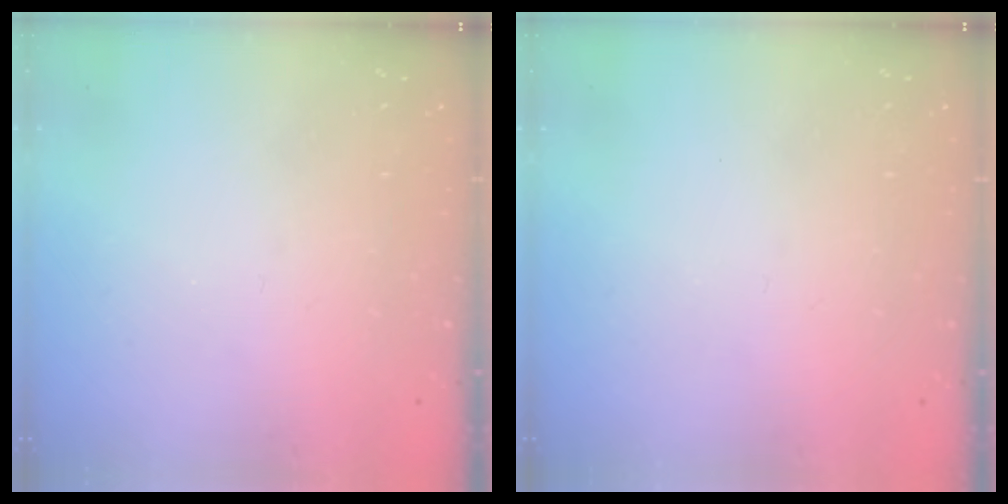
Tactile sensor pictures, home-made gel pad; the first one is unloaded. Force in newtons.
{"total": 0.0}